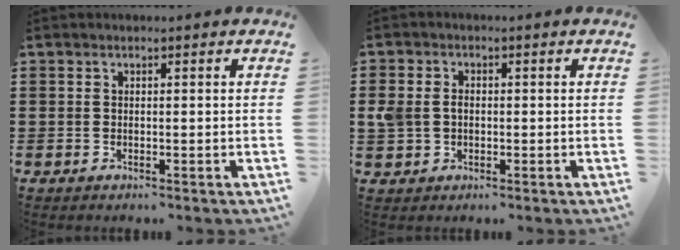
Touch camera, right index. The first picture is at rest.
{"total": 2.7, "force": [0.1, 2.1, 1.7], "torque": [-0.053, 0.004, -0.005]}